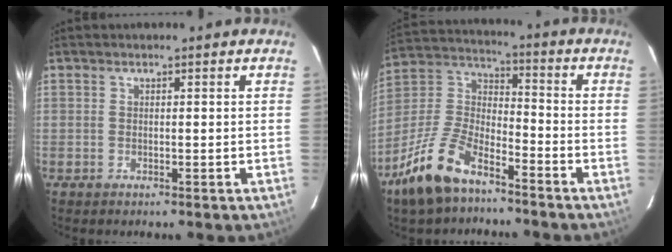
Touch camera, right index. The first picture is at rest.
{"total": 14.2, "force": [-9.7, 5.4, 8.8], "torque": [-0.199, 0.002, -0.190]}